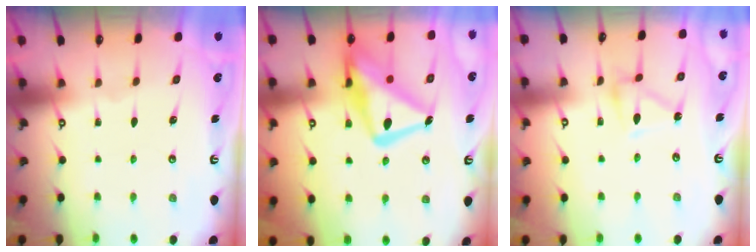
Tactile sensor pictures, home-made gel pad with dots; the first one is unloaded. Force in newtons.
{"total": 18.2, "press": 18.1, "slide": 1.8}
{"total": 6.7, "press": 6.7, "slide": 0.3}